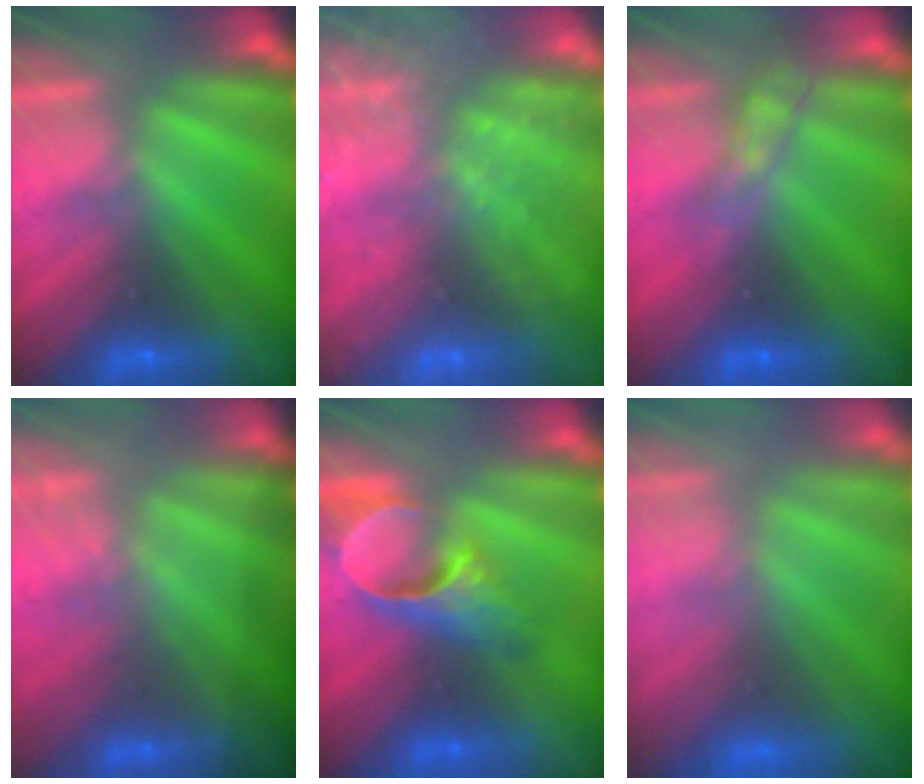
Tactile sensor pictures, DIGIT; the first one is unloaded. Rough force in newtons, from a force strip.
{"total": 9.6}
{"total": 3.1}
{"total": 1.3}
{"total": 4.7}
{"total": 7.3}